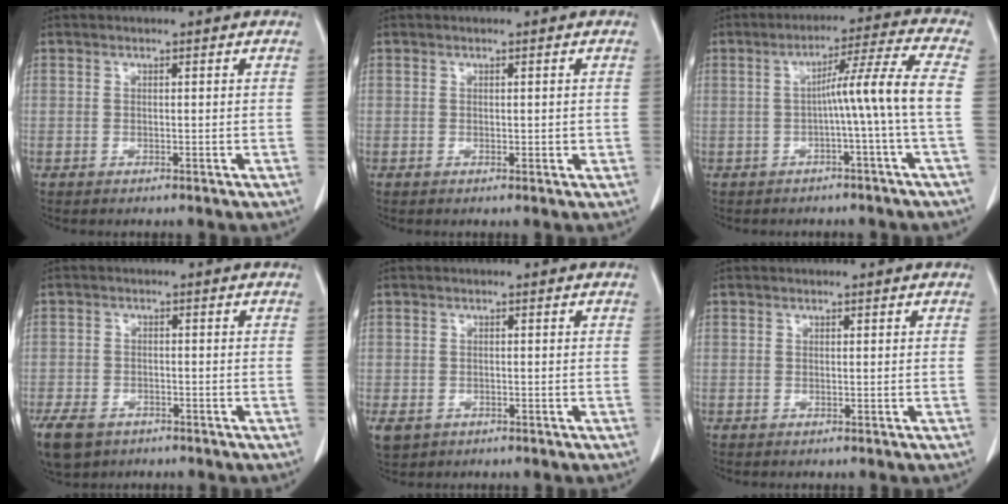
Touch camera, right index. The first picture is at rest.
{"total": 1.0, "force": [0.1, 0.7, 0.8], "torque": [-0.007, -0.001, 0.005]}
{"total": 8.3, "force": [-1.1, -2.2, 7.9], "torque": [-0.120, 0.022, -0.012]}
{"total": 7.7, "force": [-4.9, 4.9, 3.4], "torque": [-0.075, -0.006, -0.077]}
{"total": 4.4, "force": [-2.0, 3.6, 1.4], "torque": [-0.034, -0.004, -0.027]}
{"total": 0.0}